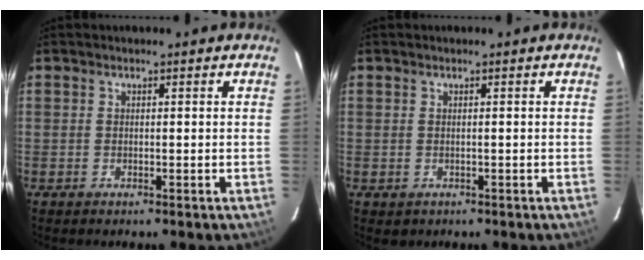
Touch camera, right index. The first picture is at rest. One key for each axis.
{"total": 0.8, "fx": -0.3, "fy": 0.6, "fz": 0.6, "tx": -0.010, "ty": 0.002, "tz": 0.001}